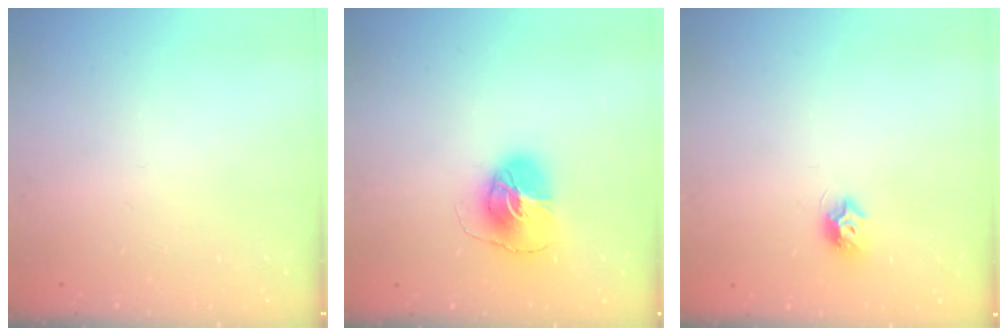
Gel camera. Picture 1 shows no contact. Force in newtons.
{"total": 9.1, "press": 9.1, "slide": 0.8}
{"total": 7.1, "press": 7.1, "slide": 0.5}